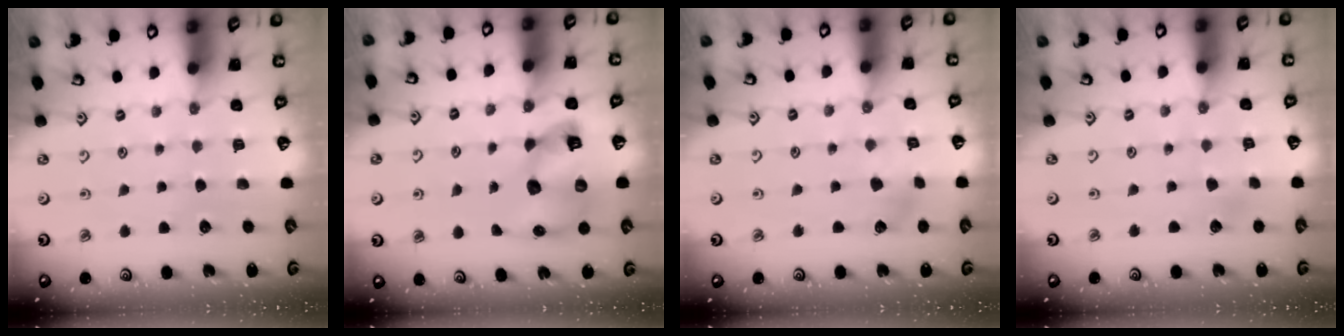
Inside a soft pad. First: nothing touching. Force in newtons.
{"total": 11.6, "press": 11.4, "slide": 1.6}
{"total": 3.4, "press": 3.4, "slide": 0.4}
{"total": 1.6, "press": 1.6, "slide": 0.0}